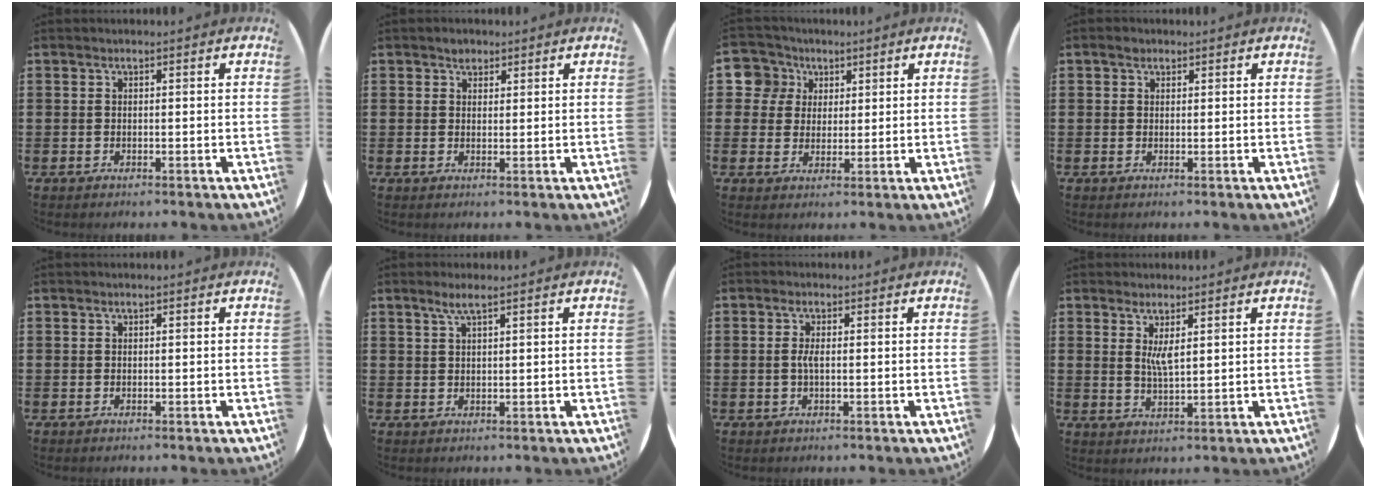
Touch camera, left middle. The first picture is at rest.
{"total": 1.7, "force": [1.4, 1.0, 0.2], "torque": [0.011, -0.002, 0.023]}
{"total": 5.2, "force": [2.6, 4.5, 0.2], "torque": [-0.015, 0.012, 0.045]}
{"total": 1.0, "force": [0.7, 0.7, 0.2], "torque": [0.003, 0.001, 0.011]}
{"total": 0.0}
{"total": 2.1, "force": [1.5, 0.0, 1.6], "torque": [-0.032, 0.003, 0.025]}
{"total": 1.4, "force": [0.1, 0.4, 1.4], "torque": [-0.028, 0.003, 0.000]}
{"total": 2.7, "force": [1.5, 0.3, 2.2], "torque": [-0.047, 0.001, 0.026]}